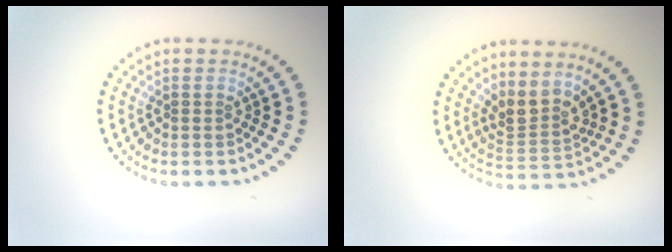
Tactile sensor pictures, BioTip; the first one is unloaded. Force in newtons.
{"total": 2.8, "press": 2.0, "slide": 1.9}